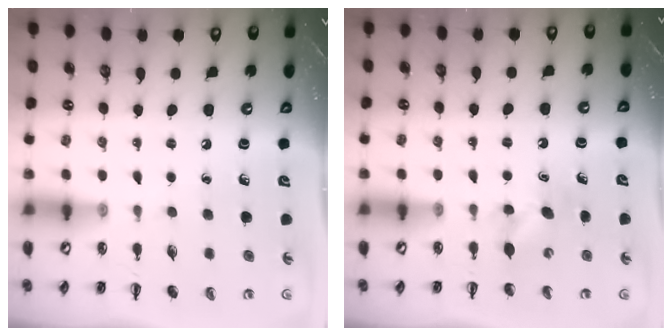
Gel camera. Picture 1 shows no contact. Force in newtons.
{"total": 4.1, "press": 3.9, "slide": 1.3}